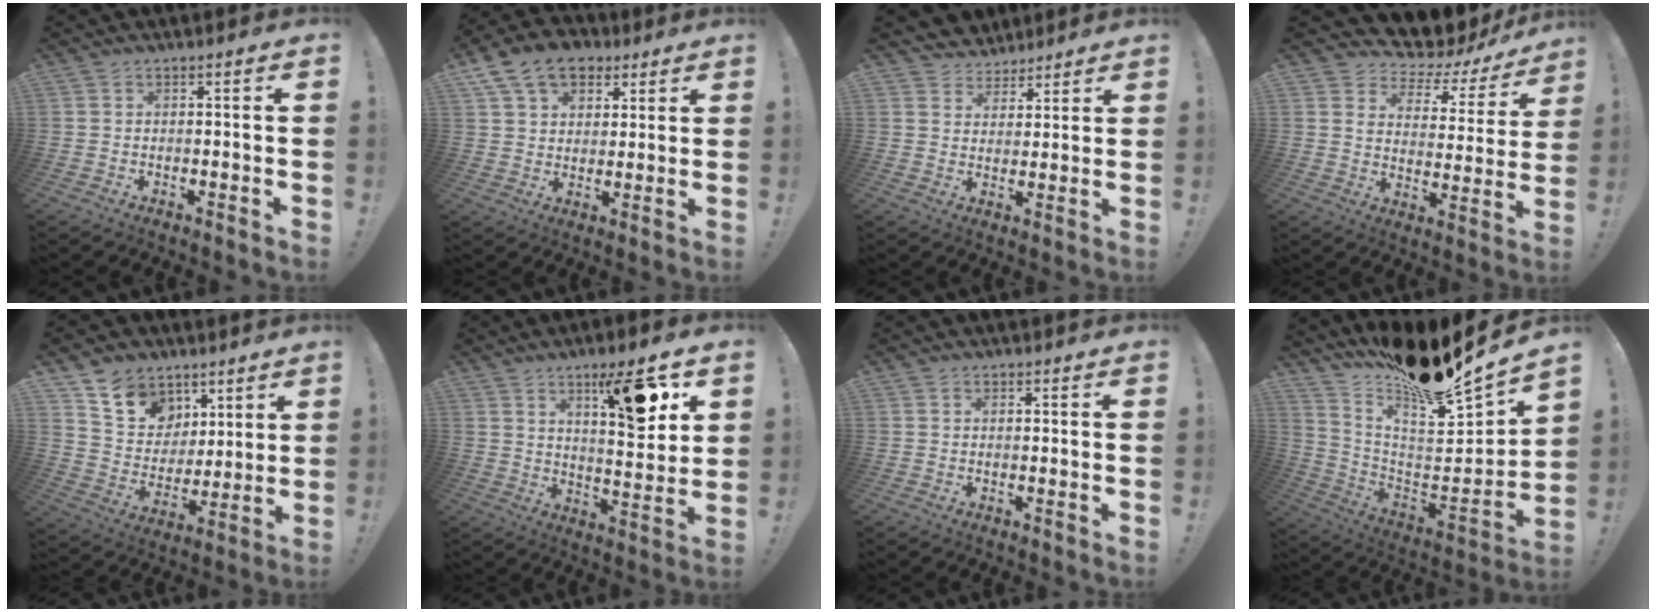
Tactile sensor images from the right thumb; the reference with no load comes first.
{"total": 13.3, "force": [7.0, 9.3, 6.5], "torque": [-0.100, -0.029, 0.136]}
{"total": 5.5, "force": [3.9, 3.8, -0.1], "torque": [-0.003, -0.034, 0.079]}
{"total": 6.8, "force": [5.9, 2.7, 2.3], "torque": [-0.042, -0.067, 0.099]}
{"total": 12.4, "force": [7.9, 9.1, 3.0], "torque": [-0.057, -0.055, 0.158]}
{"total": 14.9, "force": [8.0, 3.6, 12.1], "torque": [-0.162, -0.045, 0.119]}
{"total": 0.6, "force": [0.5, 0.1, 0.1], "torque": [0.006, -0.005, 0.009]}
{"total": 15.9, "force": [13.9, 1.2, 7.6], "torque": [-0.112, -0.136, 0.221]}